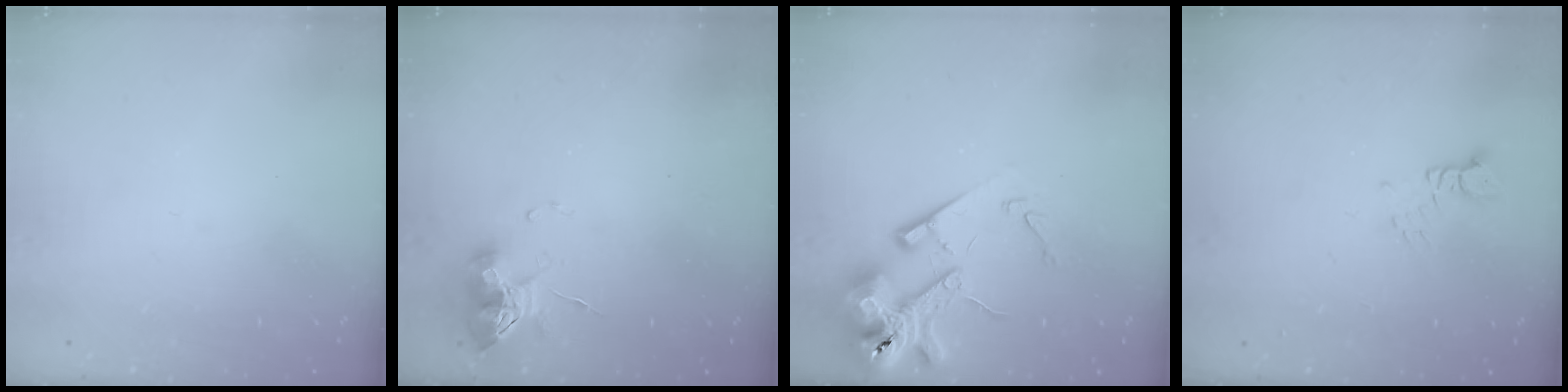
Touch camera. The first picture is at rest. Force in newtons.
{"total": 9.3, "press": 9.2, "slide": 1.3}
{"total": 14.7, "press": 14.6, "slide": 2.1}
{"total": 2.2, "press": 2.2, "slide": 0.3}